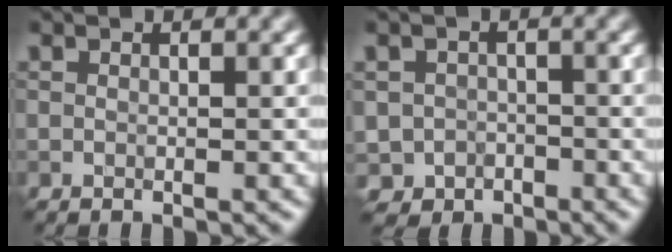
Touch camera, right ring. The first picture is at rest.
{"total": 2.8, "force": [-1.4, 2.4, 0.2], "torque": [0.006, -0.001, -0.026]}